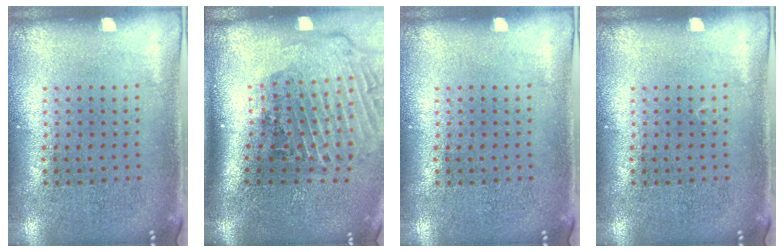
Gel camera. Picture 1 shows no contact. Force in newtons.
{"total": 2.9, "press": 2.0, "slide": 2.2}
{"total": 0.0}
{"total": 0.0}